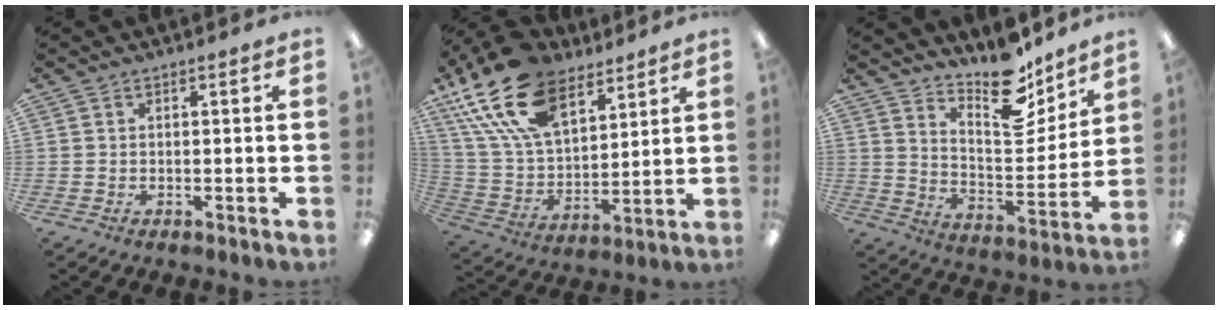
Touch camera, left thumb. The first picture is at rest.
{"total": 21.9, "force": [13.3, 12.0, 12.7], "torque": [-0.285, -0.058, 0.243]}
{"total": 15.7, "force": [12.5, 6.2, 7.2], "torque": [-0.104, -0.095, 0.218]}